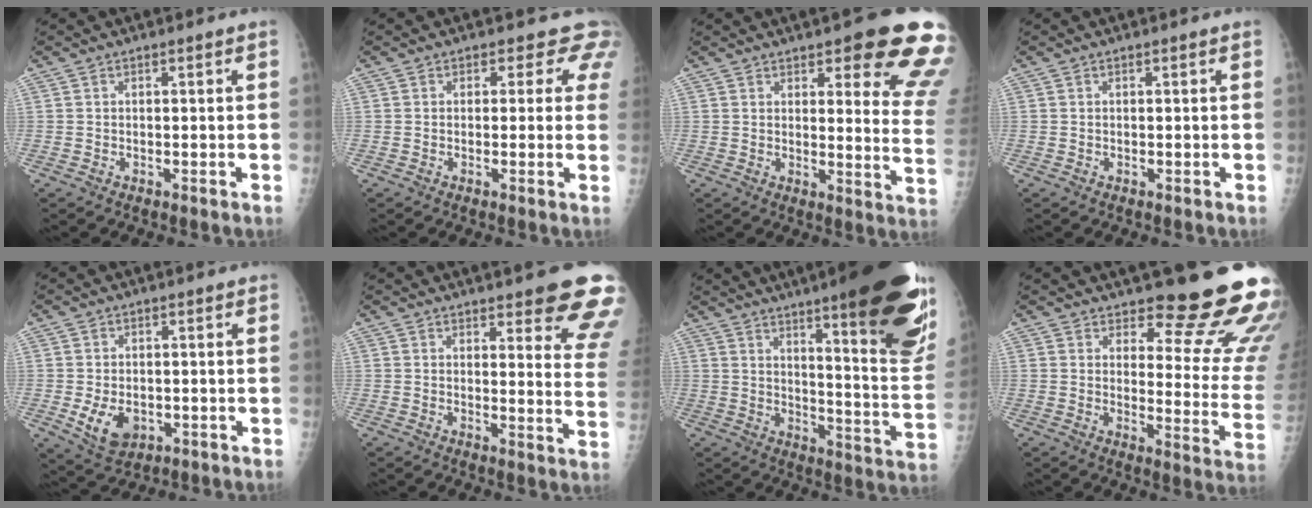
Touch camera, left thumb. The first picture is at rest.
{"total": 4.4, "force": [3.3, 2.9, 0.5], "torque": [0.031, -0.012, 0.011]}
{"total": 17.1, "force": [10.7, 4.3, 12.7], "torque": [-0.117, -0.055, 0.117]}
{"total": 0.0}
{"total": 6.3, "force": [-1.3, 4.6, 4.1], "torque": [-0.056, -0.007, -0.008]}
{"total": 14.9, "force": [10.8, 3.6, 9.7], "torque": [-0.081, -0.058, 0.113]}
{"total": 28.3, "force": [16.9, 5.1, 22.1], "torque": [-0.234, -0.070, 0.231]}
{"total": 17.6, "force": [15.0, 3.5, 8.6], "torque": [-0.066, -0.146, 0.178]}